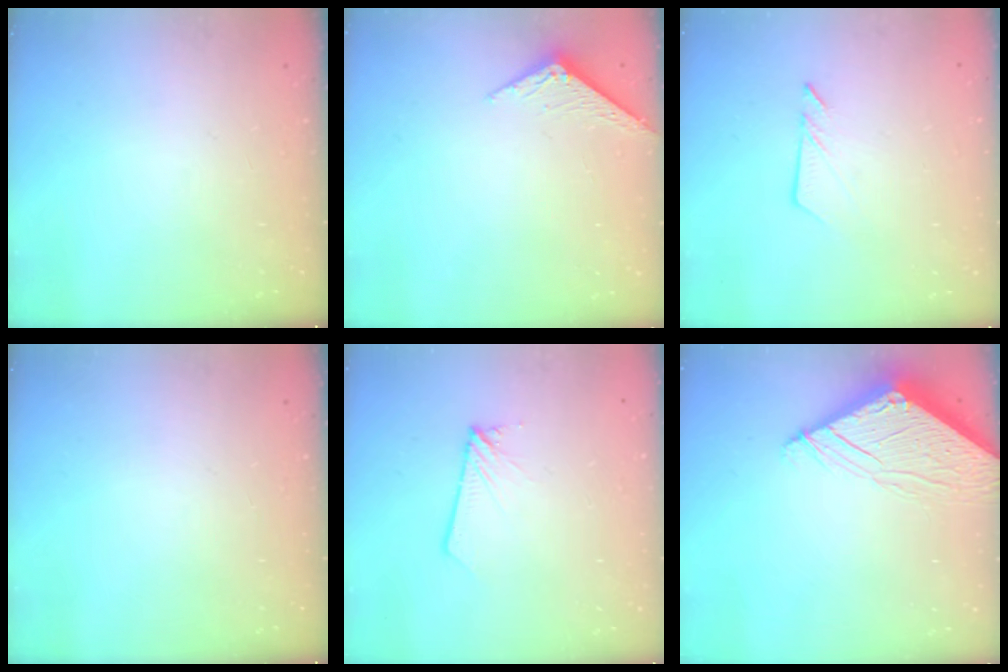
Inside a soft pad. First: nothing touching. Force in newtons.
{"total": 3.7, "press": 3.7, "slide": 0.3}
{"total": 5.4, "press": 5.4, "slide": 0.4}
{"total": 0.0}
{"total": 2.0, "press": 2.0, "slide": 0.2}
{"total": 8.1, "press": 8.0, "slide": 0.8}